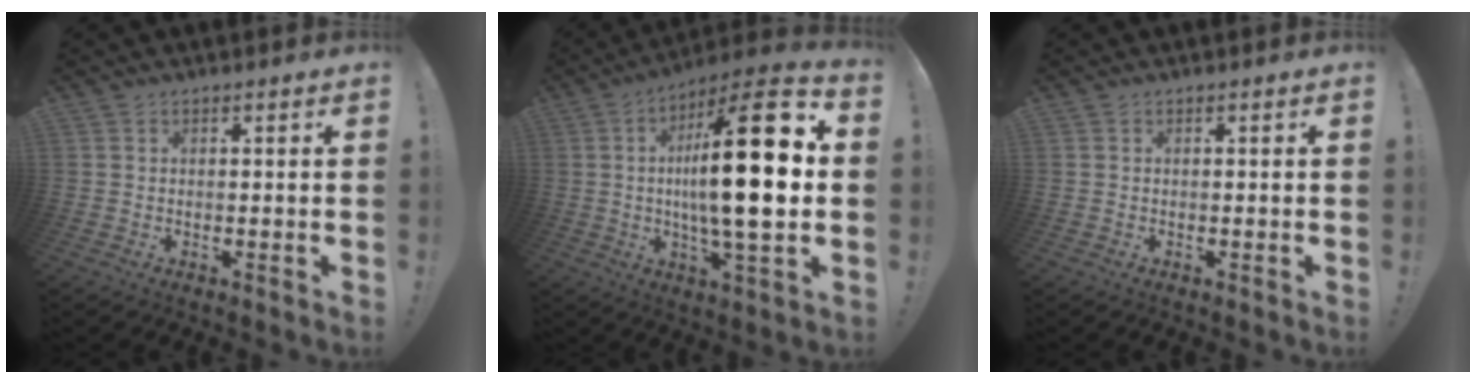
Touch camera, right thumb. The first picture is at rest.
{"total": 24.9, "force": [1.1, 6.1, 24.1], "torque": [-0.405, -0.012, 0.001]}
{"total": 0.0}